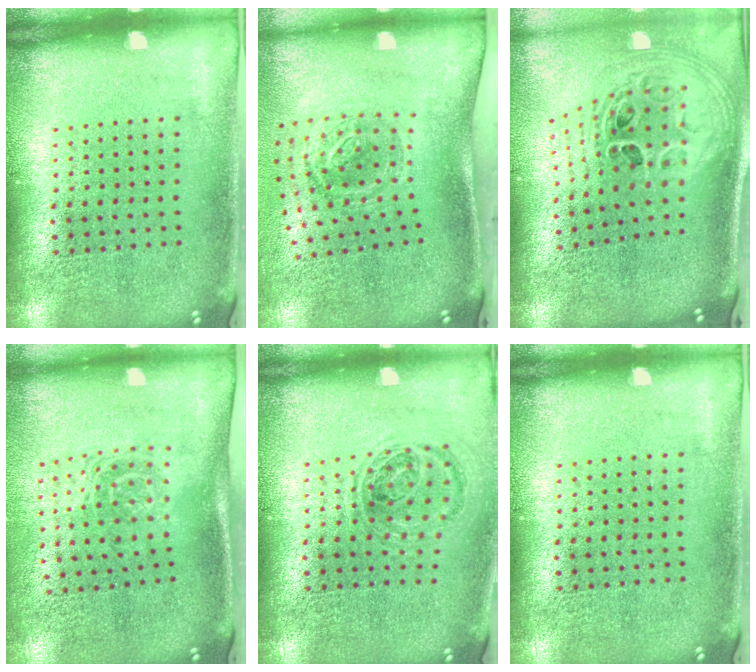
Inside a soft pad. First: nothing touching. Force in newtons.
{"total": 1.9, "press": 1.2, "slide": 1.5}
{"total": 2.9, "press": 2.0, "slide": 2.1}
{"total": 1.7, "press": 1.1, "slide": 1.3}
{"total": 0.9, "press": 0.9, "slide": 0.2}
{"total": 0.0}